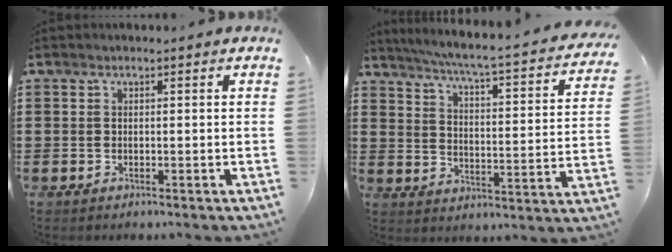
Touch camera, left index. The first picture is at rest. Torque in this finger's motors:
{"motor_torque": [2.14, 0.00, 0.21, 0.02]}